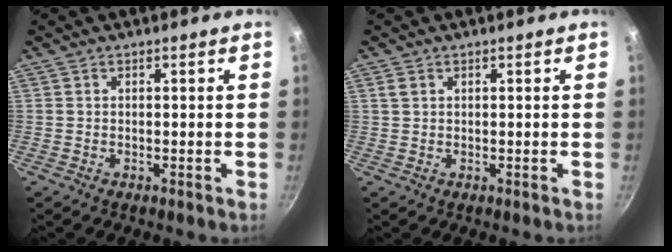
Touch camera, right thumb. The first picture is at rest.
{"total": 1.3, "force": [0.6, 0.9, 0.8], "torque": [-0.015, 0.002, 0.011]}